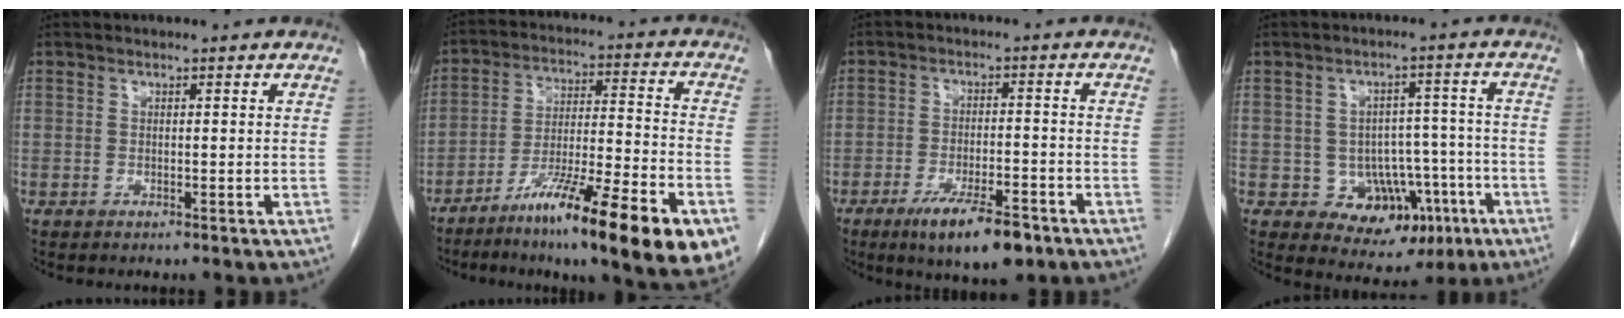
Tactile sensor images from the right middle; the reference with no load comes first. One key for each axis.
{"total": 20.9, "fx": -12.3, "fy": 1.5, "fz": 16.8, "tx": -0.213, "ty": -0.017, "tz": -0.199}
{"total": 9.3, "fx": -5.9, "fy": 2.2, "fz": 6.8, "tx": -0.111, "ty": -0.011, "tz": -0.091}
{"total": 9.6, "fx": -3.6, "fy": 7.2, "fz": 5.4, "tx": -0.055, "ty": 0.028, "tz": -0.035}